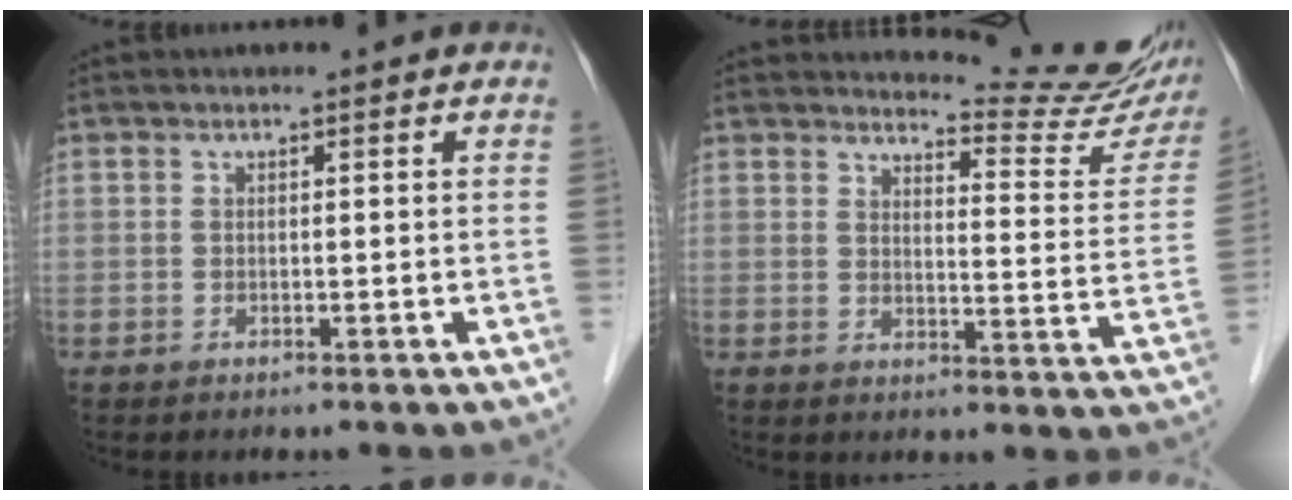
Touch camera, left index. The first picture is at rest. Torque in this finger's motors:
{"motor_torque": [0.62, -0.76, 0.19, 0.01]}